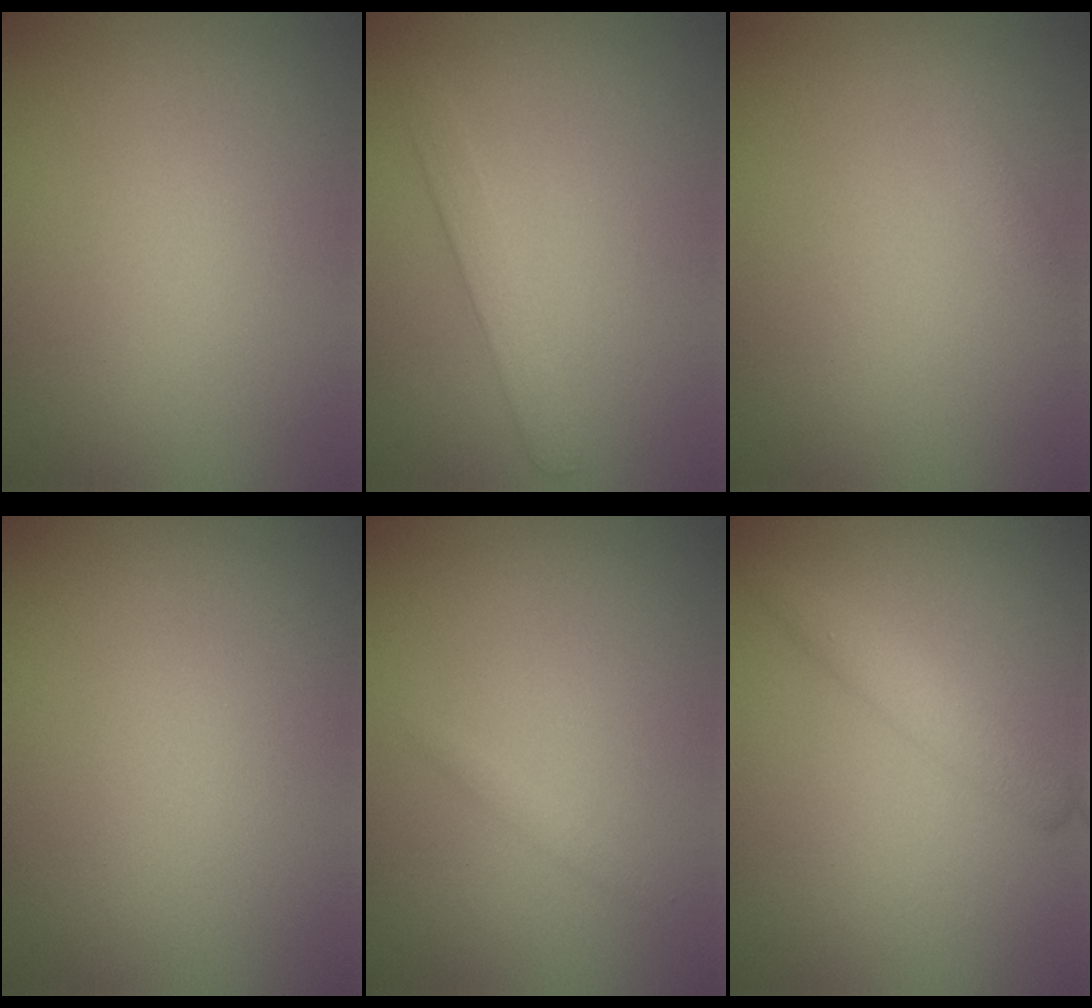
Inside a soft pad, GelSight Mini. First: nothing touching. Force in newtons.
{"total": 2.0, "press": 2.0, "slide": 0.0}
{"total": 1.0, "press": 1.0, "slide": 0.0}
{"total": 0.0}
{"total": 0.7, "press": 0.7, "slide": 0.0}
{"total": 1.7, "press": 1.7, "slide": 0.1}